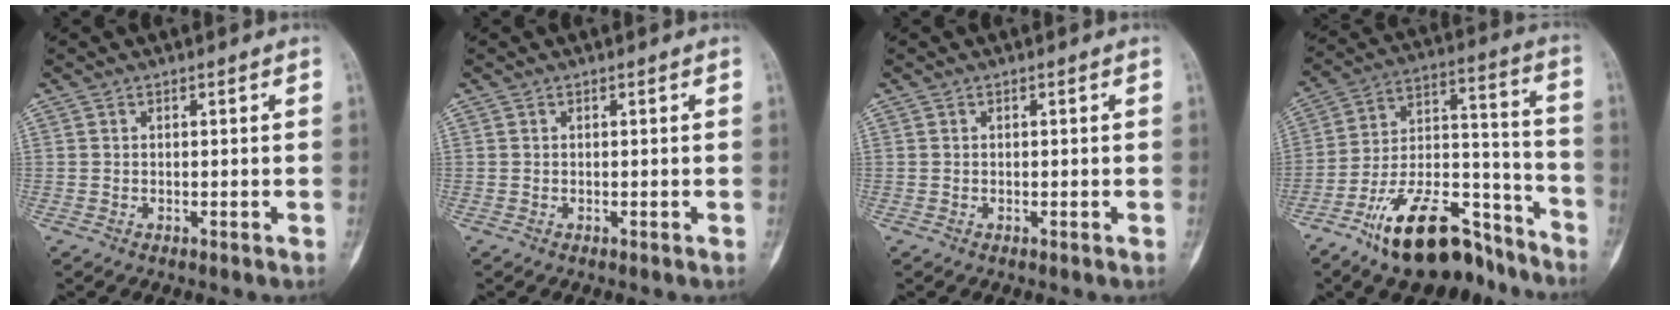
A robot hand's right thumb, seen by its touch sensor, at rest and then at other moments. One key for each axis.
{"total": 0.0}
{"total": 0.0}
{"total": 21.5, "fx": -15.3, "fy": 9.2, "fz": 12.0, "tx": -0.190, "ty": 0.107, "tz": -0.260}